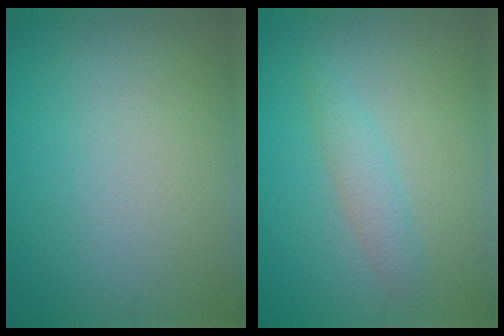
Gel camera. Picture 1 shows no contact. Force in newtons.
{"total": 1.8, "press": 1.8, "slide": 0.1}